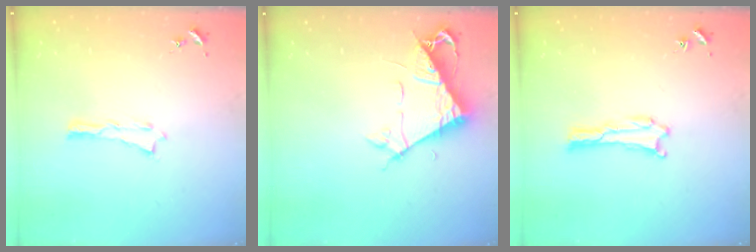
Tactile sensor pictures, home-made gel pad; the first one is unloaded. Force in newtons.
{"total": 7.7, "press": 7.6, "slide": 0.8}
{"total": 0.0}